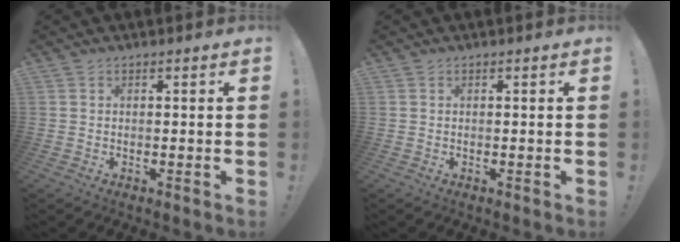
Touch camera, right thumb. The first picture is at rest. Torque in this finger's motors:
{"motor_torque": [0.00, 0.00, 0.03, 0.01, 0.01]}